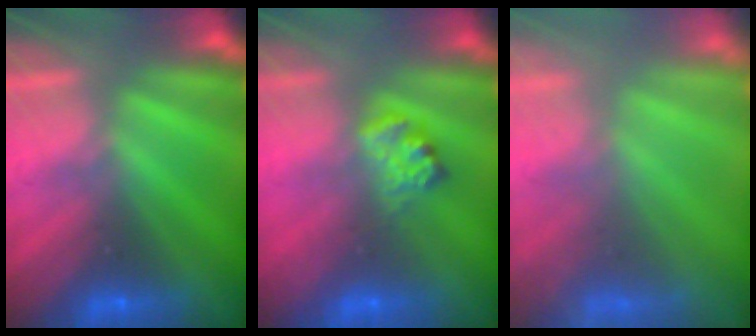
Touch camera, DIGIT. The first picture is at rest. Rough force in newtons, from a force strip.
{"total": 2.4}
{"total": 7.1}